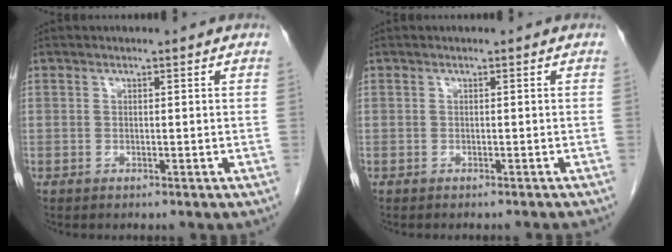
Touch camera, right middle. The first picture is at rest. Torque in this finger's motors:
{"motor_torque": [0.10, 0.08, 0.00, 0.00]}